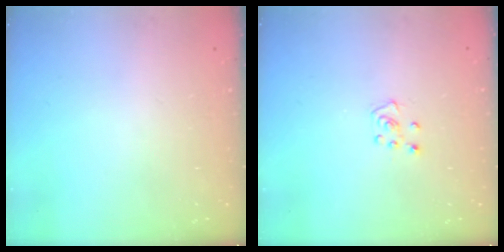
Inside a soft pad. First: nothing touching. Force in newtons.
{"total": 4.8, "press": 4.8, "slide": 0.4}